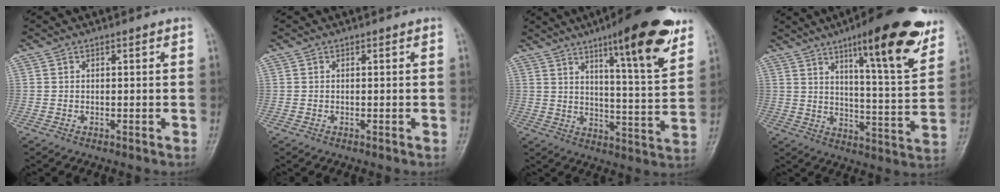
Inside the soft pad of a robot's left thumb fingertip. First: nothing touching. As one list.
[{"total": 0.0}, {"total": 17.8, "force": [10.8, 3.2, 13.8], "torque": [-0.172, -0.056, 0.158]}, {"total": 19.8, "force": [11.9, 4.0, 15.3], "torque": [-0.184, -0.057, 0.173]}]